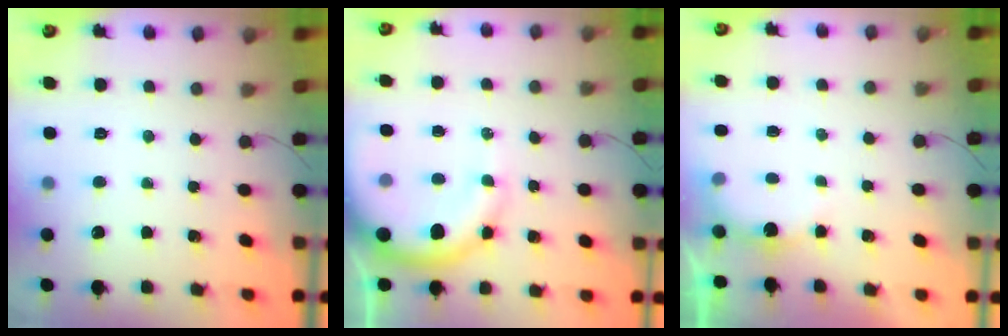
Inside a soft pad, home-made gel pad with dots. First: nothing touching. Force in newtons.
{"total": 12.9, "press": 12.6, "slide": 2.6}
{"total": 3.9, "press": 3.9, "slide": 0.3}